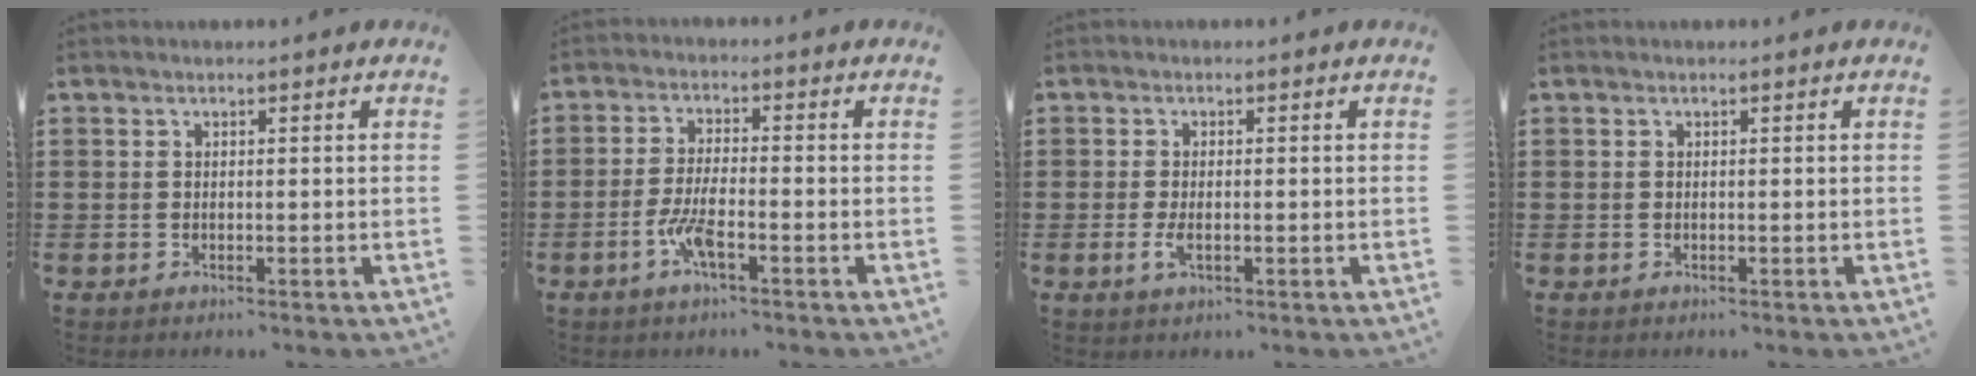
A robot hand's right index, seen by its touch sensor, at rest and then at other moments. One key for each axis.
{"total": 5.2, "fx": -2.6, "fy": 0.9, "fz": 4.4, "tx": -0.099, "ty": -0.007, "tz": -0.053}
{"total": 2.4, "fx": -0.5, "fy": 0.9, "fz": 2.1, "tx": -0.048, "ty": -0.006, "tz": -0.010}
{"total": 0.0}